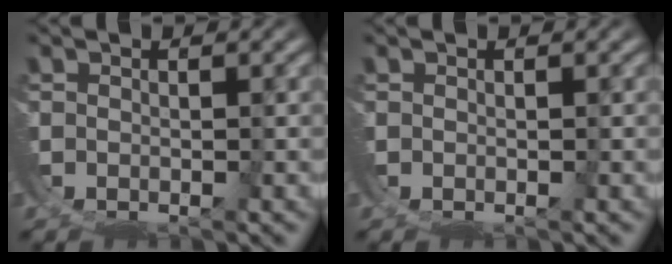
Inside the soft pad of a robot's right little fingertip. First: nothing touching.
{"total": 0.0}